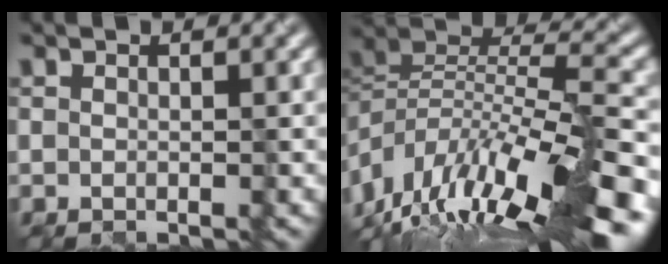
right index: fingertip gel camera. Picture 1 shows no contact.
{"total": 14.3, "force": [-6.9, 4.0, 11.8], "torque": [-0.183, 0.039, -0.112]}